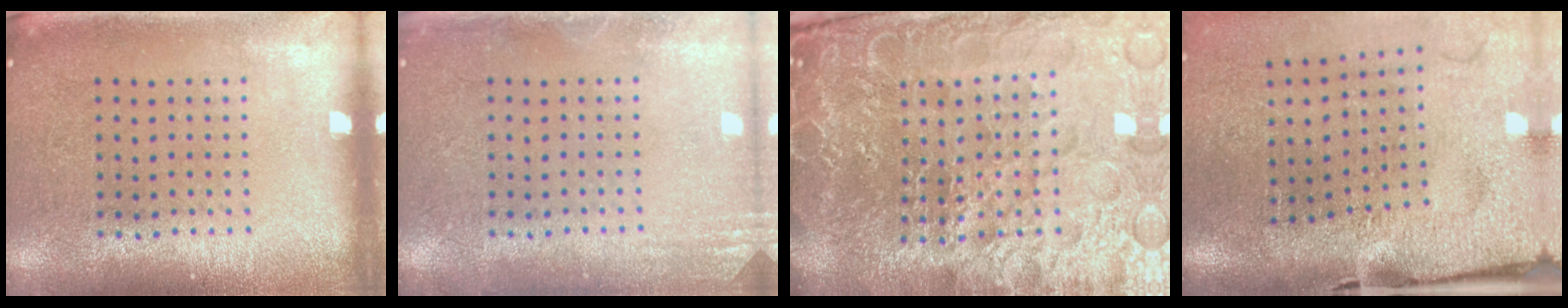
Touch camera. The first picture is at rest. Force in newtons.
{"total": 1.6, "press": 1.6, "slide": 0.3}
{"total": 6.6, "press": 5.9, "slide": 3.0}
{"total": 4.3, "press": 3.4, "slide": 2.6}